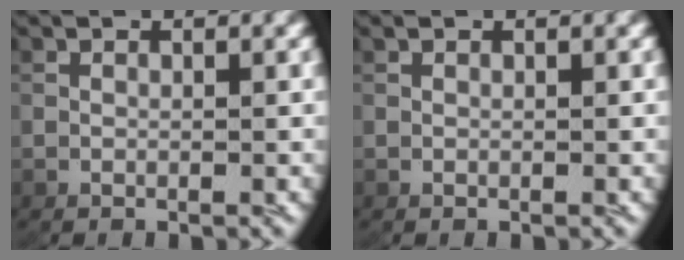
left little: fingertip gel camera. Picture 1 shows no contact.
{"total": 0.0}